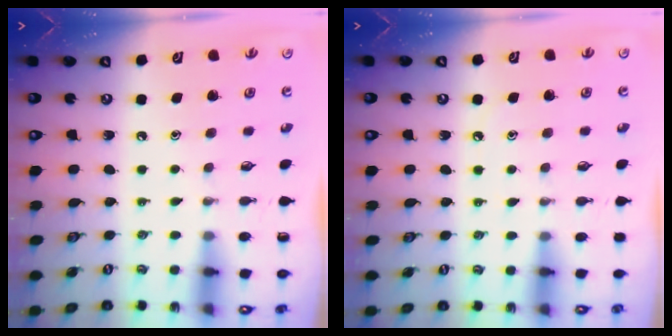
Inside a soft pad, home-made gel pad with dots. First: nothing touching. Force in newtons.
{"total": 4.8, "press": 4.8, "slide": 0.7}